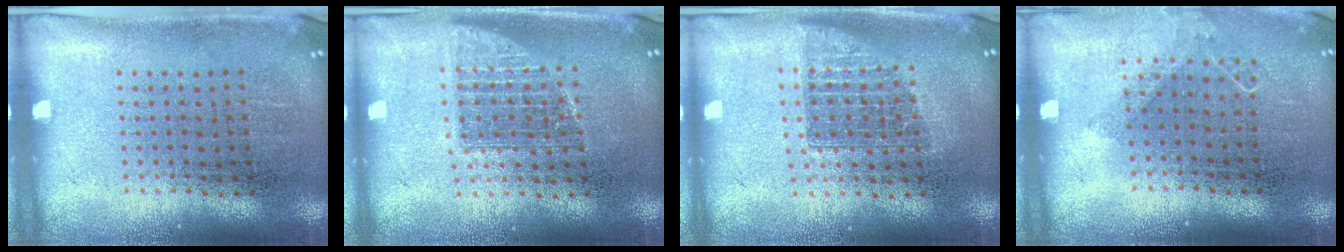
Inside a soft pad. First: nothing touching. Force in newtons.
{"total": 1.3, "press": 1.1, "slide": 0.7}
{"total": 1.4, "press": 1.1, "slide": 0.8}
{"total": 0.9, "press": 0.9, "slide": 0.1}